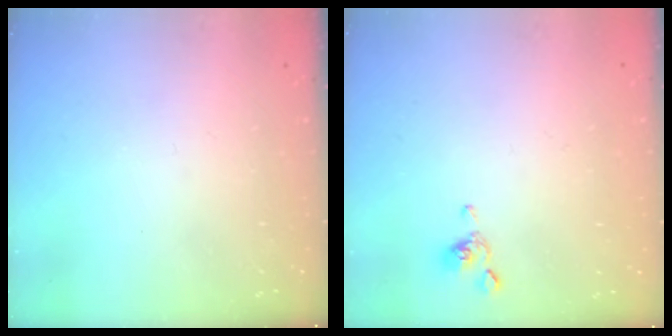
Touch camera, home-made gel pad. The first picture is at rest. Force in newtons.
{"total": 2.5, "press": 2.5, "slide": 0.2}